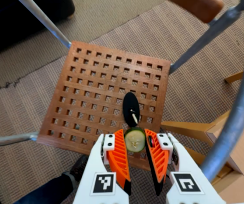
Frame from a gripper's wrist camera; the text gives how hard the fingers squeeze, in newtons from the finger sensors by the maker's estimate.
{"total": 8.8, "left": 9.1, "right": 8.4}